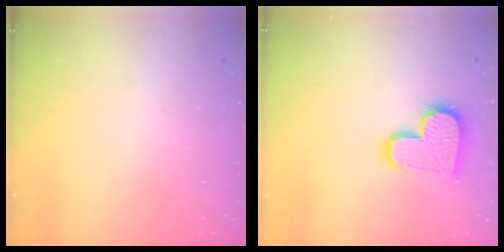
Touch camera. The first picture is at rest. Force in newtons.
{"total": 14.0, "press": 13.9, "slide": 0.8}